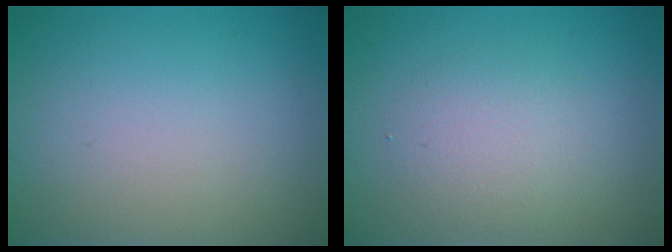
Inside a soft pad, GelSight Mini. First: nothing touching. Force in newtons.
{"total": 2.5, "press": 2.5, "slide": 0.1}